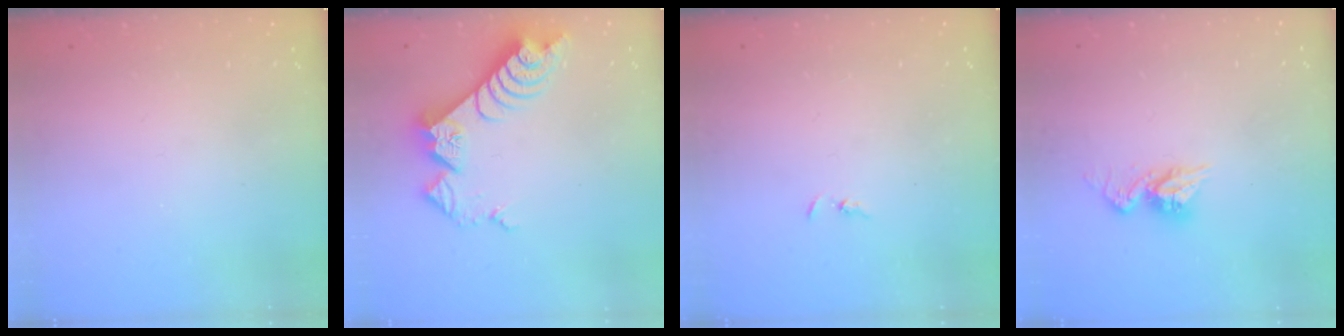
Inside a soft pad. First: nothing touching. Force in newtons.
{"total": 11.2, "press": 11.1, "slide": 1.4}
{"total": 1.3, "press": 1.2, "slide": 0.3}
{"total": 8.9, "press": 8.9, "slide": 0.6}